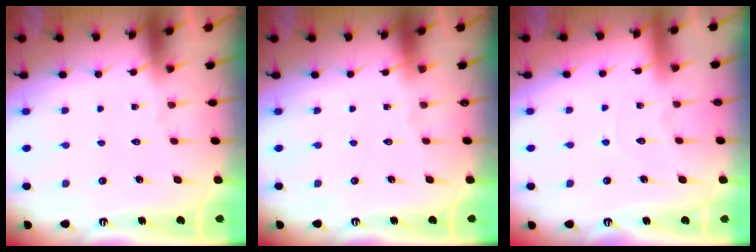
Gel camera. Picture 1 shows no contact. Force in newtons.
{"total": 0.0}
{"total": 3.3, "press": 3.3, "slide": 0.3}